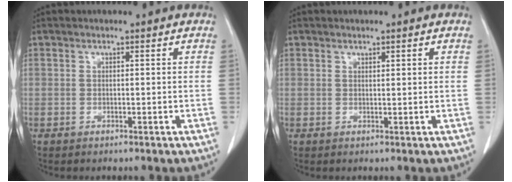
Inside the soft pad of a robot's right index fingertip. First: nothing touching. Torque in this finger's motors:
{"motor_torque": [-0.22, 0.02, 0.00, -0.01]}